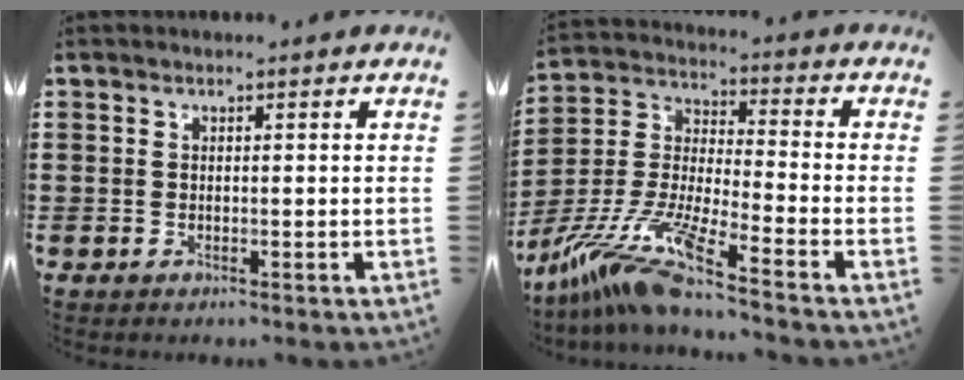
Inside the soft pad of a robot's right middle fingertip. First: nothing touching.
{"total": 12.0, "force": [-9.7, -0.3, 7.1], "torque": [-0.170, -0.013, -0.201]}